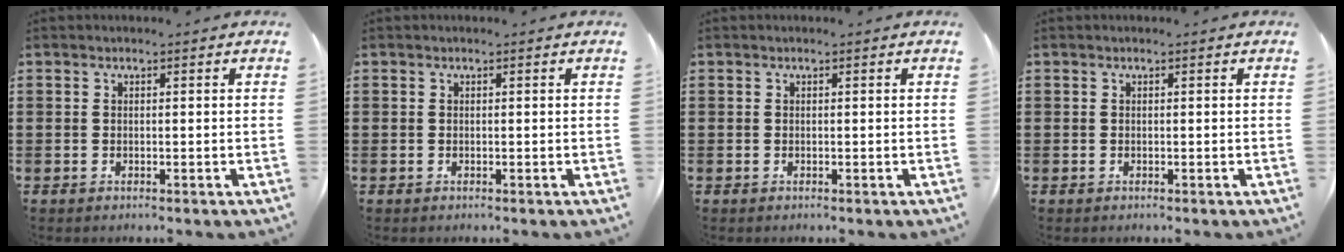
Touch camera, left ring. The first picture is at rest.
{"total": 0.0}
{"total": 0.0}
{"total": 0.0}